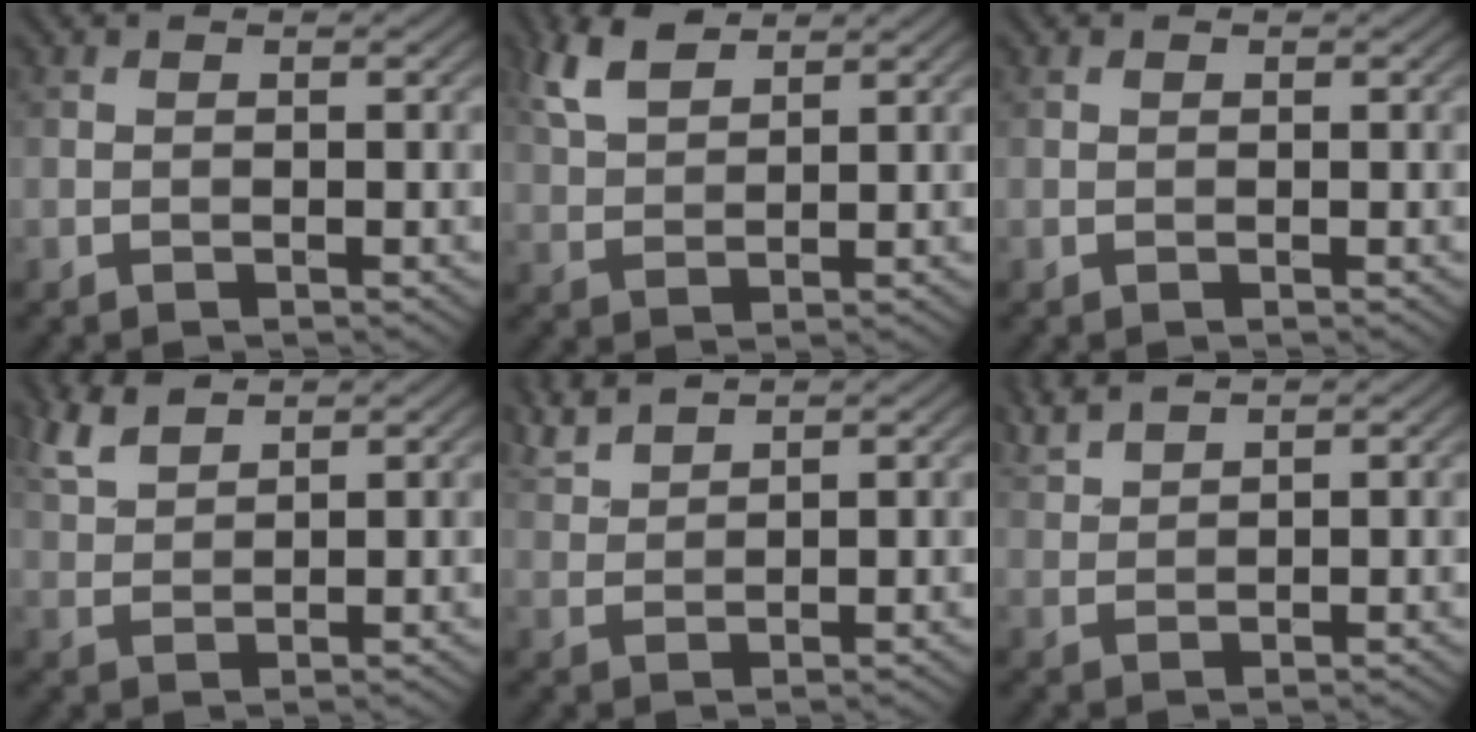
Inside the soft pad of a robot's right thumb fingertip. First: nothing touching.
{"total": 5.6, "force": [3.8, 2.3, 3.5], "torque": [-0.090, 0.011, 0.081]}
{"total": 0.0}
{"total": 4.6, "force": [3.6, 1.4, 2.4], "torque": [-0.068, 0.009, 0.082]}
{"total": 4.0, "force": [3.6, 0.6, 1.7], "torque": [-0.047, 0.010, 0.079]}
{"total": 3.3, "force": [2.9, 0.4, 1.4], "torque": [-0.037, 0.010, 0.067]}